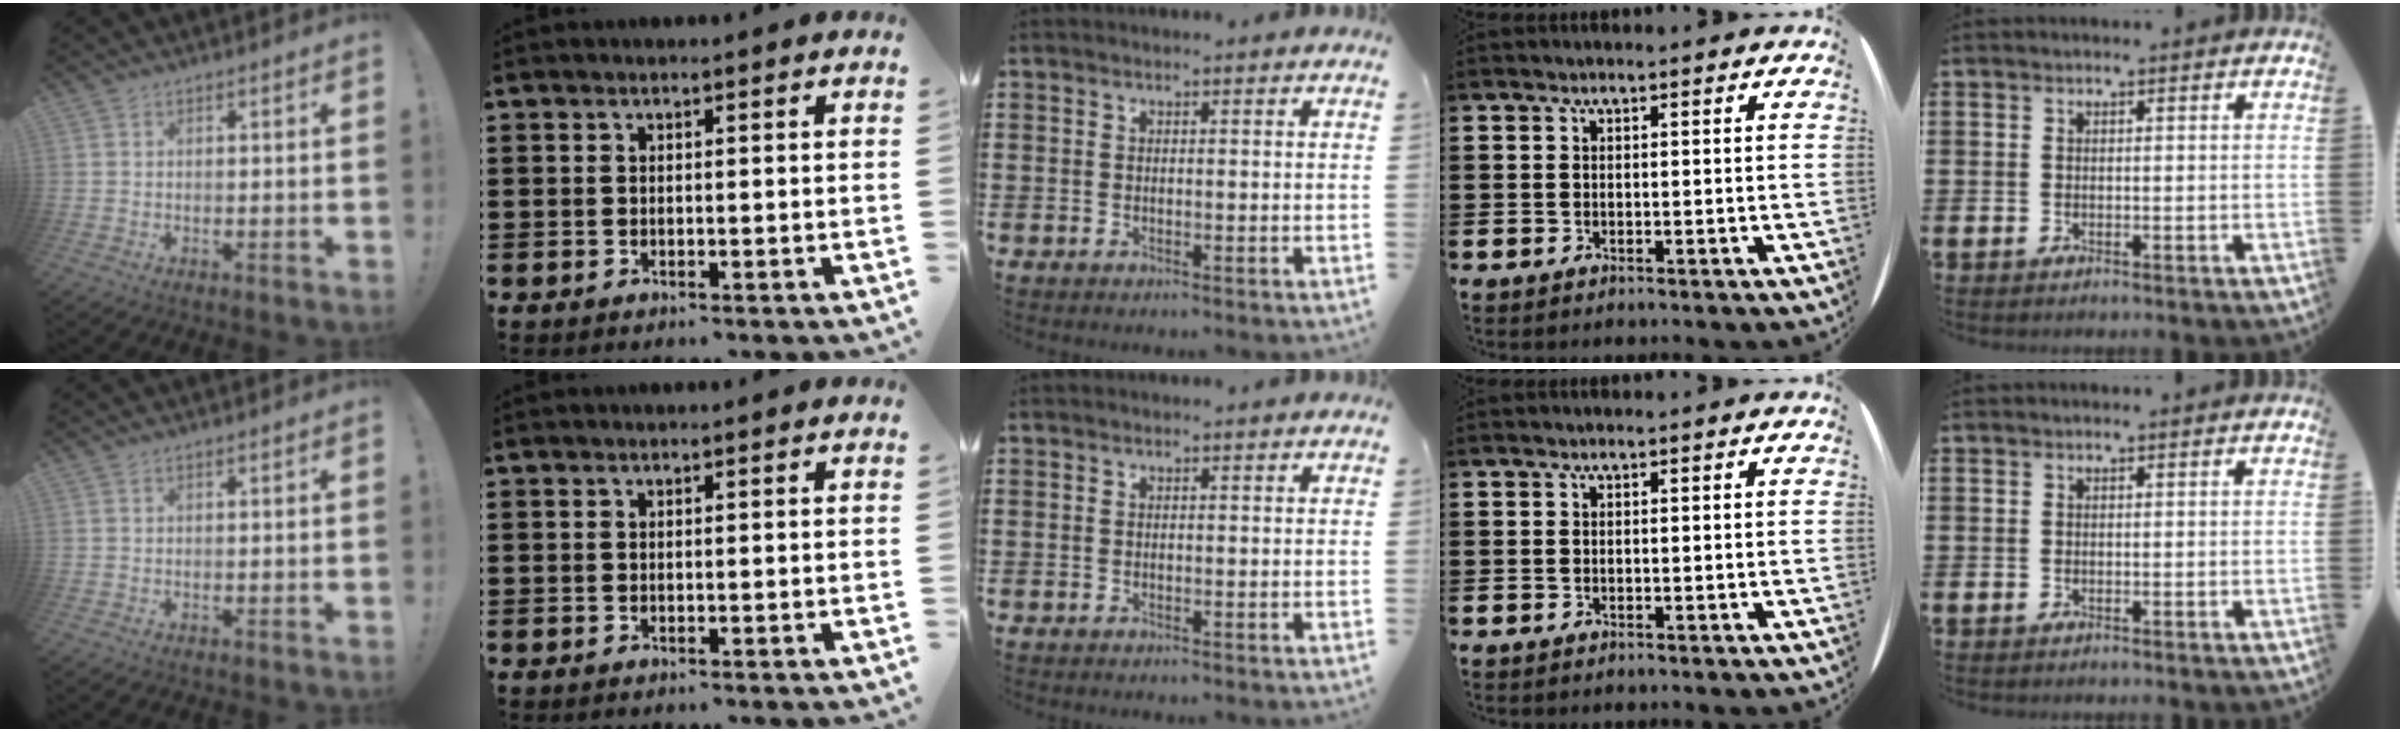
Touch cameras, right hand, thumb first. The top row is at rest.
{}